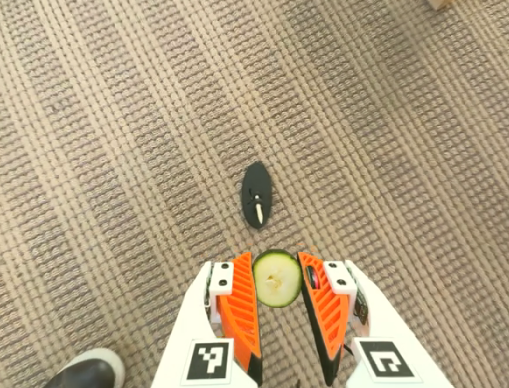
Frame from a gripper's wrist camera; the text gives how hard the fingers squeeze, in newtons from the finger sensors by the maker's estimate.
{"total": 8.9, "left": 9.1, "right": 8.8}